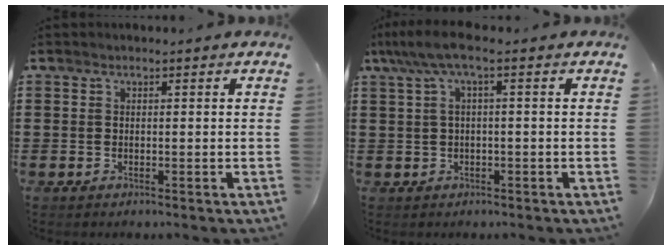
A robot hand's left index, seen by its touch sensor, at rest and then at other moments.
{"total": 4.6, "force": [0.6, 0.7, 4.5], "torque": [-0.099, -0.003, 0.005]}